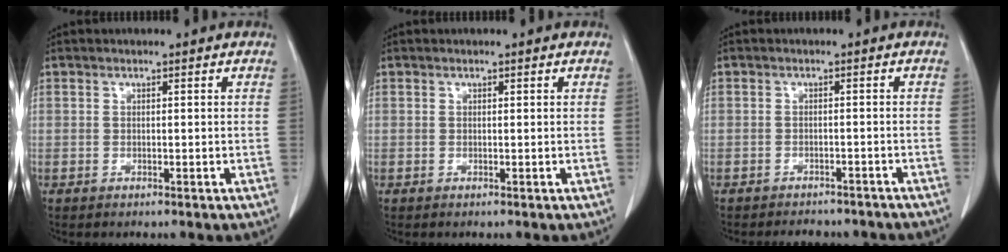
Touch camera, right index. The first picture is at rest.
{"total": 0.0}
{"total": 7.1, "force": [-6.4, 2.9, 1.5], "torque": [-0.017, 0.003, -0.068]}